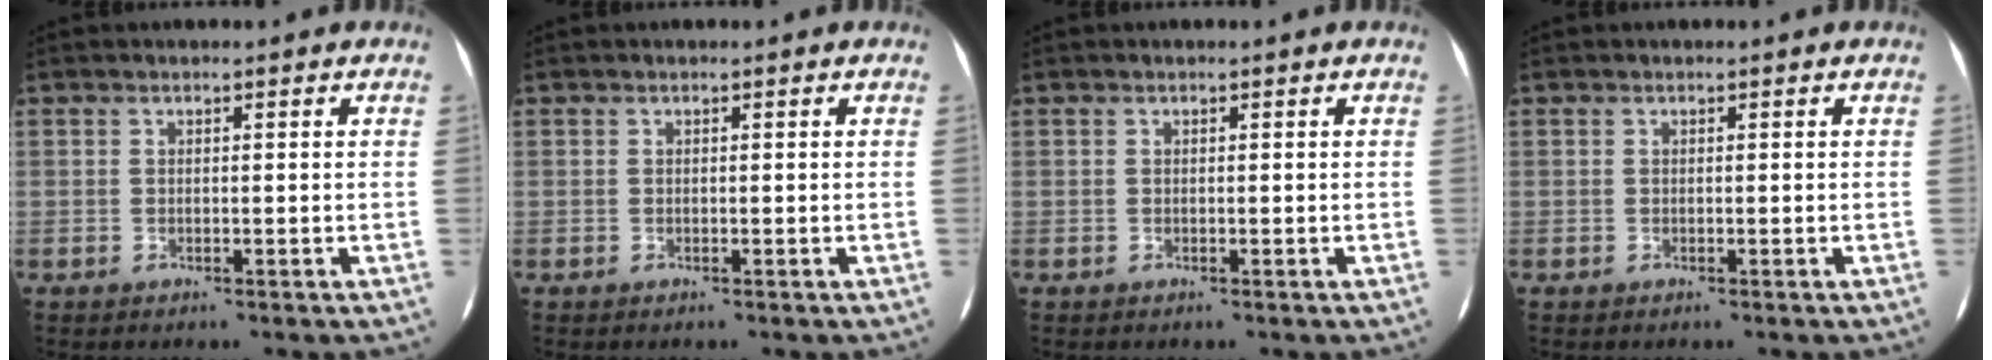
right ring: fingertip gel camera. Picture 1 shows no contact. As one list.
[{"total": 0.0}, {"total": 0.0}, {"total": 0.0}]